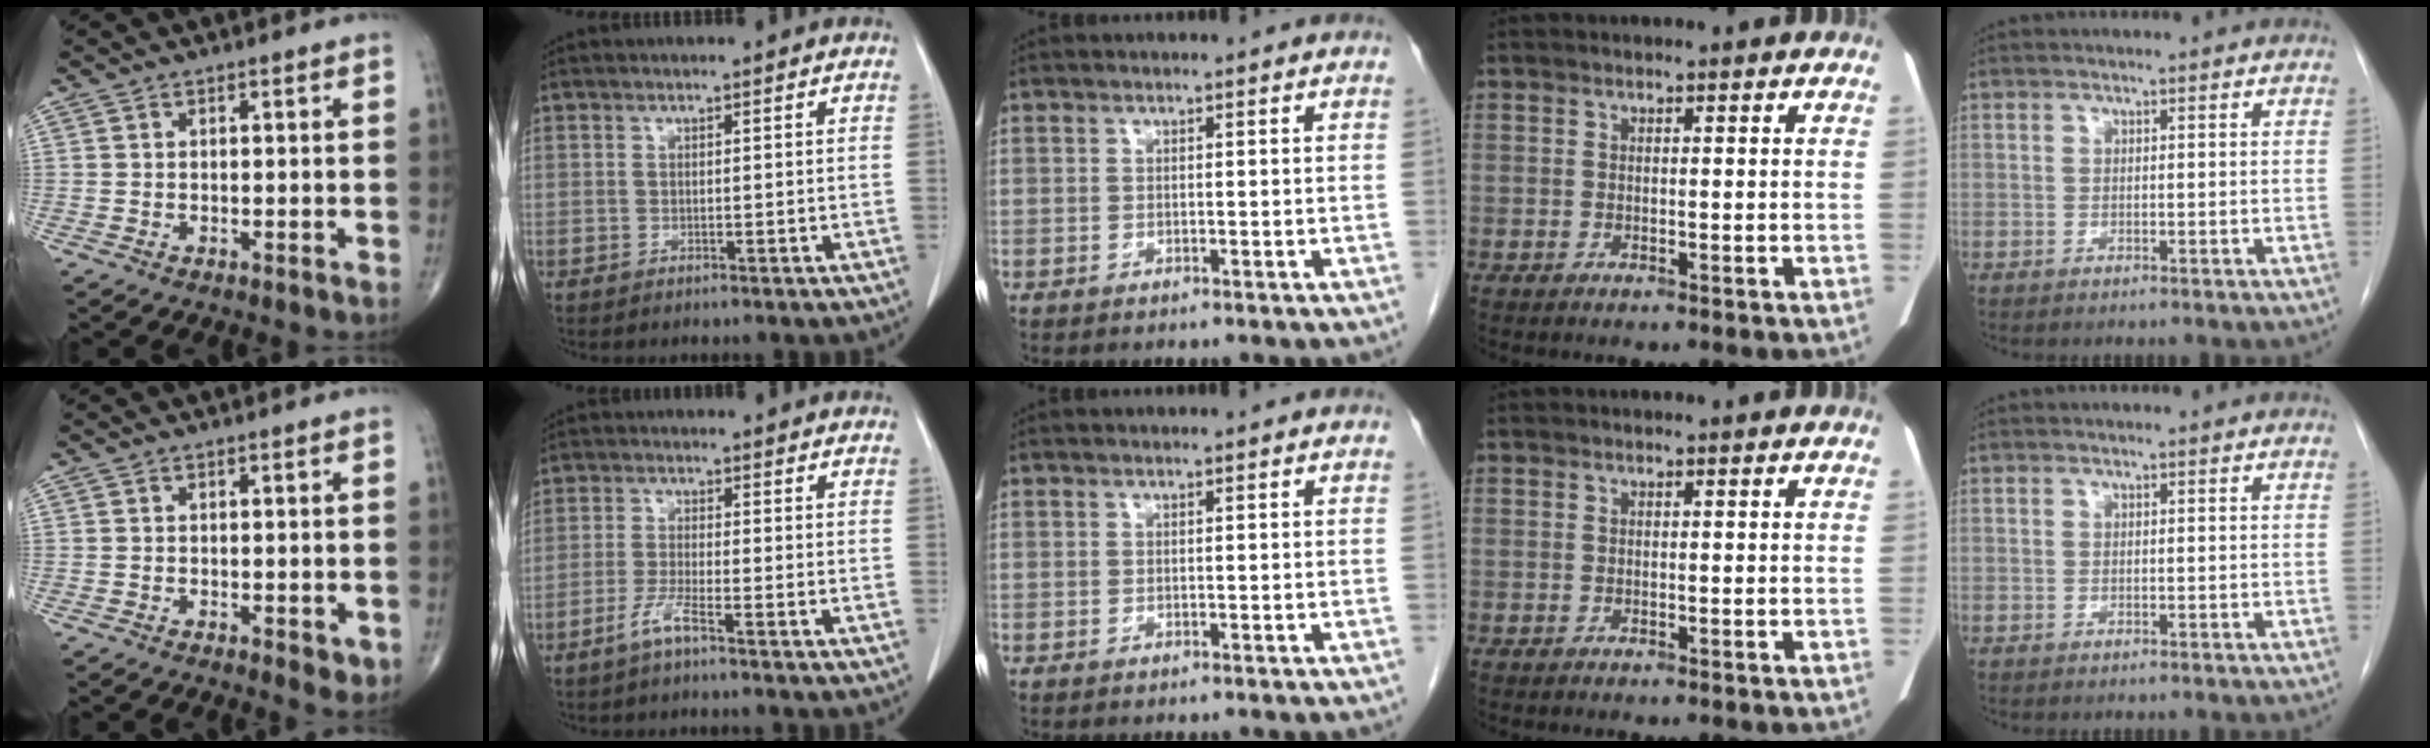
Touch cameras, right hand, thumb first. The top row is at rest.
{"thumb": {"total": 2.6, "force": [-0.4, 1.2, 2.2], "torque": [-0.017, -0.005, -0.004]}, "index": {"total": 3.3, "force": [-2.3, -0.3, 2.4], "torque": [-0.052, -0.004, -0.051]}}